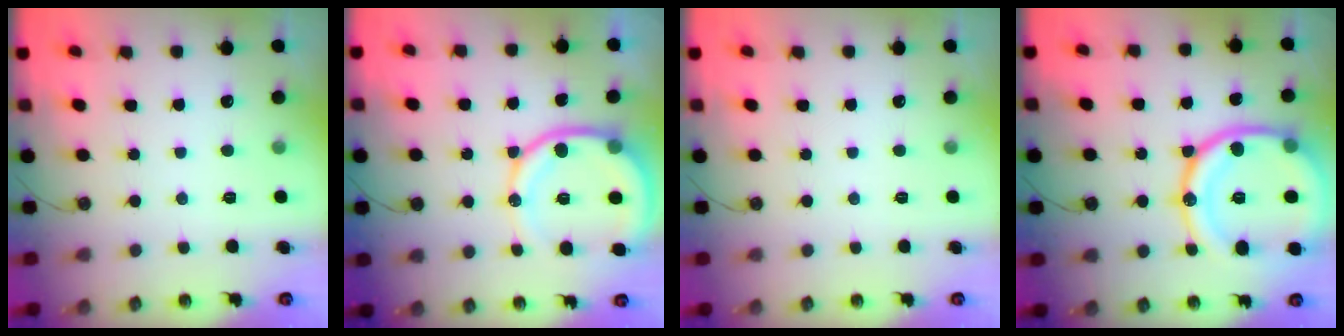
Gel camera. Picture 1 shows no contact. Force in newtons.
{"total": 14.6, "press": 14.4, "slide": 2.0}
{"total": 0.0}
{"total": 24.4, "press": 24.3, "slide": 2.6}